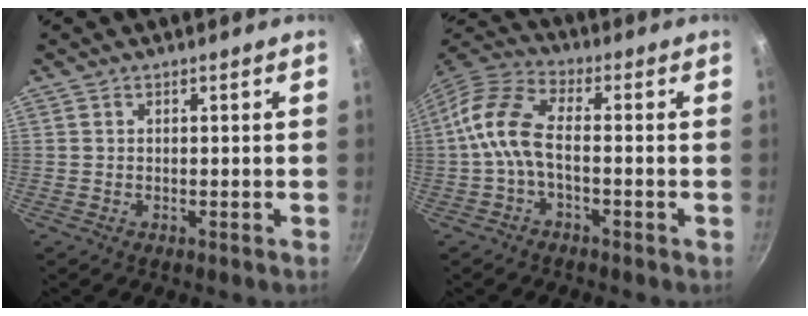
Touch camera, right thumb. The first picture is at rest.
{"total": 9.6, "force": [-2.1, 4.8, 8.0], "torque": [-0.171, 0.037, -0.058]}